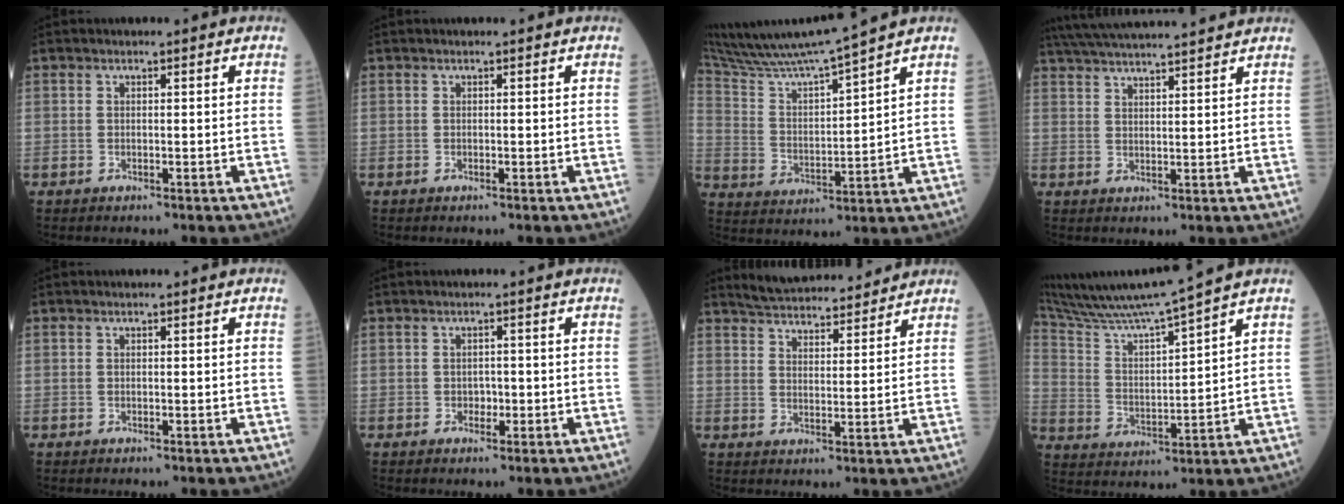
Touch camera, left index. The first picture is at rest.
{"total": 0.5, "force": [0.5, 0.1, 0.1], "torque": [-0.004, 0.011, 0.009]}
{"total": 14.5, "force": [13.0, -1.8, 6.2], "torque": [-0.123, -0.005, 0.236]}
{"total": 15.8, "force": [14.5, 0.5, 6.2], "torque": [-0.120, 0.034, 0.218]}
{"total": 0.0}
{"total": 1.1, "force": [-0.3, 0.9, 0.6], "torque": [-0.007, 0.002, -0.005]}
{"total": 12.4, "force": [11.7, 2.1, 3.7], "torque": [-0.058, 0.015, 0.175]}
{"total": 14.1, "force": [12.5, -1.9, 6.2], "torque": [-0.125, -0.003, 0.228]}